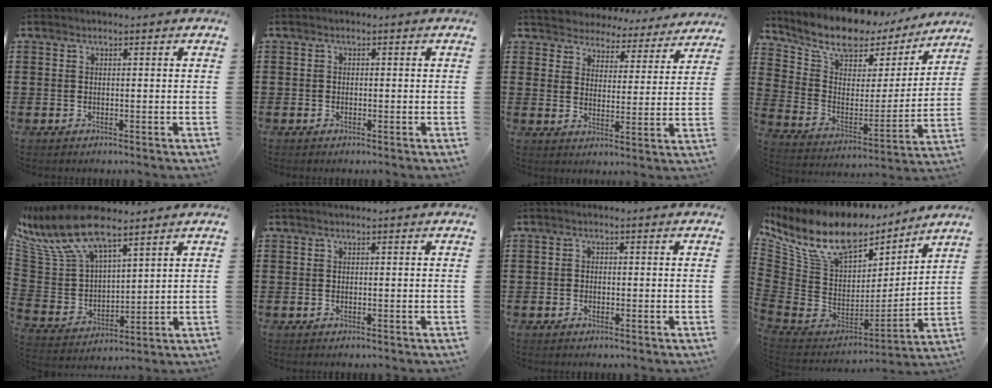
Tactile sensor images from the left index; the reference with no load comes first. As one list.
[{"total": 0.6, "force": [-0.4, 0.5, 0.2], "torque": [-0.005, 0.001, -0.008]}, {"total": 4.3, "force": [4.2, 0.5, -0.6], "torque": [-0.017, -0.032, 0.070]}, {"total": 9.5, "force": [8.1, 3.8, 3.3], "torque": [-0.086, -0.058, 0.135]}, {"total": 13.0, "force": [9.7, 4.4, 7.5], "torque": [-0.190, -0.035, 0.172]}, {"total": 0.0}, {"total": 0.9, "force": [-0.5, 0.7, 0.3], "torque": [-0.007, 0.001, -0.012]}, {"total": 11.6, "force": [8.0, 5.6, 6.4], "torque": [-0.160, -0.051, 0.139]}]